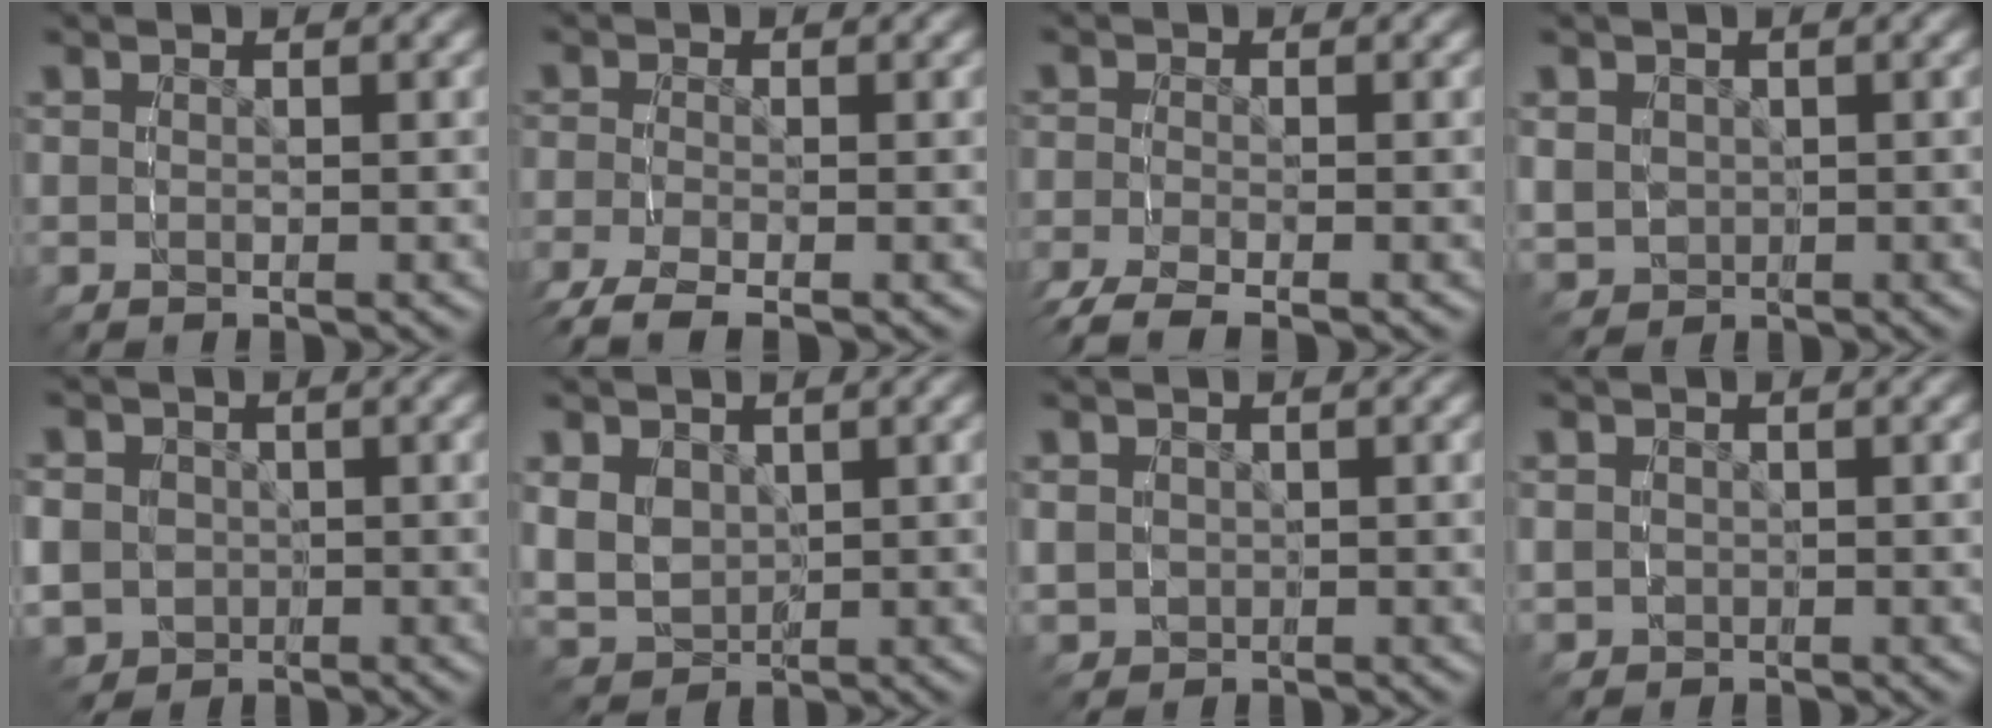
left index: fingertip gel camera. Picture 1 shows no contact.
{"total": 4.4, "force": [-3.0, 2.0, 2.5], "torque": [-0.058, -0.018, -0.040]}
{"total": 4.5, "force": [-3.4, 1.9, 2.2], "torque": [-0.045, -0.014, -0.051]}
{"total": 3.8, "force": [0.0, 3.5, 1.4], "torque": [-0.035, -0.022, 0.013]}
{"total": 7.9, "force": [-1.9, 7.2, 2.9], "torque": [-0.066, -0.038, -0.023]}
{"total": 7.0, "force": [0.3, 6.4, 2.9], "torque": [-0.088, -0.036, 0.019]}
{"total": 2.8, "force": [-0.1, 2.7, 0.8], "torque": [-0.023, -0.015, 0.008]}
{"total": 2.2, "force": [-0.1, 2.1, 0.6], "torque": [-0.015, -0.011, 0.004]}